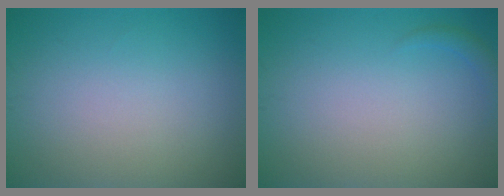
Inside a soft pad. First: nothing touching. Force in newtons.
{"total": 0.9, "press": 0.9, "slide": 0.1}